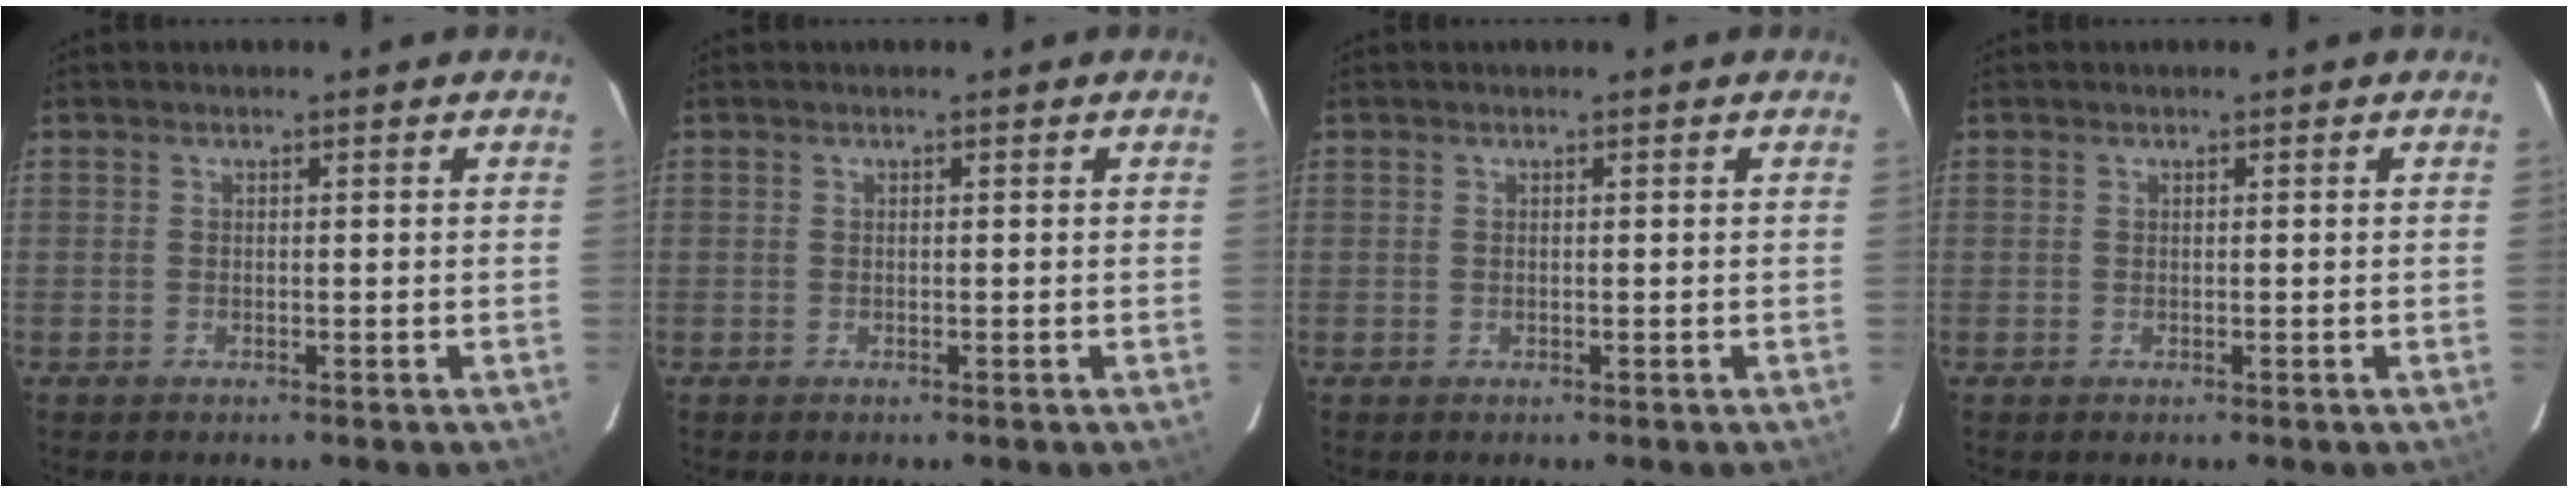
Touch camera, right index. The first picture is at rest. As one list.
[{"total": 0.0}, {"total": 0.0}, {"total": 0.0}]